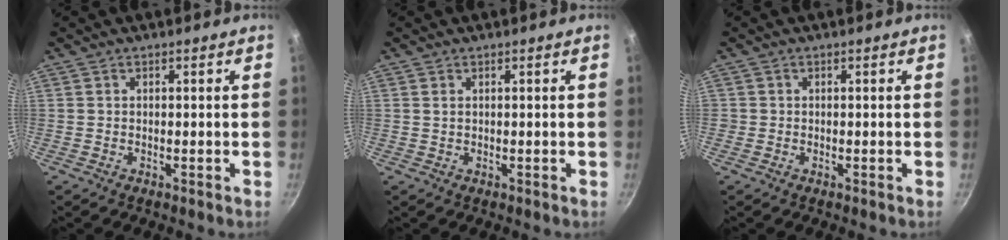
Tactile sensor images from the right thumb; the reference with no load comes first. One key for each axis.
{"total": 0.8, "fx": 0.3, "fy": 0.5, "fz": 0.5, "tx": -0.009, "ty": 0.001, "tz": 0.006}
{"total": 0.9, "fx": -0.1, "fy": 0.9, "fz": 0.1, "tx": 0.002, "ty": 0.003, "tz": -0.004}